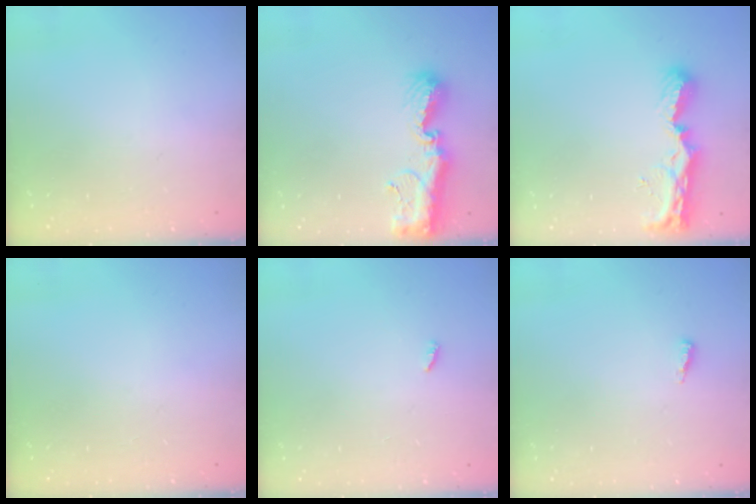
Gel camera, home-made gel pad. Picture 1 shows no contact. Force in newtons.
{"total": 9.7, "press": 9.6, "slide": 0.9}
{"total": 8.6, "press": 8.5, "slide": 1.0}
{"total": 0.0}
{"total": 2.3, "press": 2.3, "slide": 0.2}
{"total": 7.7, "press": 4.9, "slide": 5.9}